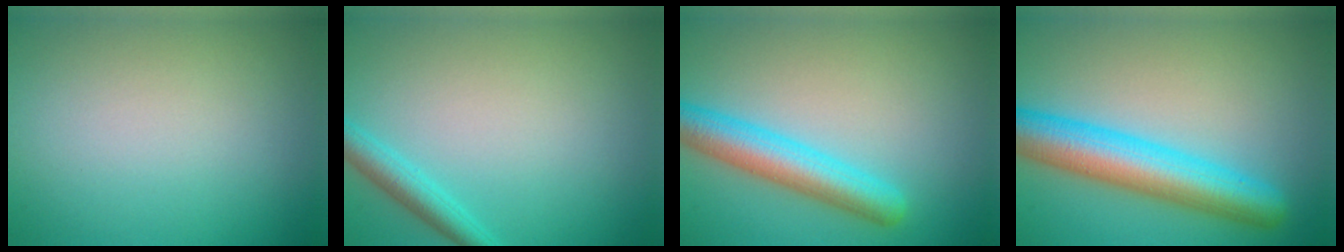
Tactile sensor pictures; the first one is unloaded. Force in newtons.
{"total": 2.5, "press": 2.4, "slide": 0.1}
{"total": 5.1, "press": 5.1, "slide": 0.1}
{"total": 7.6, "press": 7.6, "slide": 0.2}